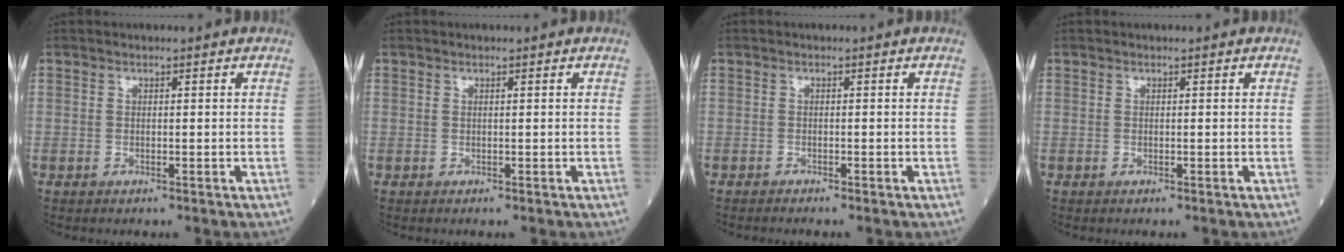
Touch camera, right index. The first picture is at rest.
{"total": 0.0}
{"total": 0.6, "force": [-0.6, -0.2, 0.0], "torque": [-0.002, -0.001, -0.014]}
{"total": 0.0}